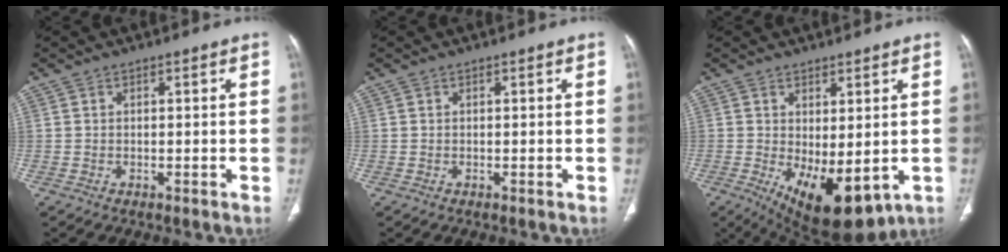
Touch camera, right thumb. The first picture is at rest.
{"total": 0.0}
{"total": 12.8, "force": [-2.9, 5.9, 11.0], "torque": [-0.156, -0.018, -0.018]}